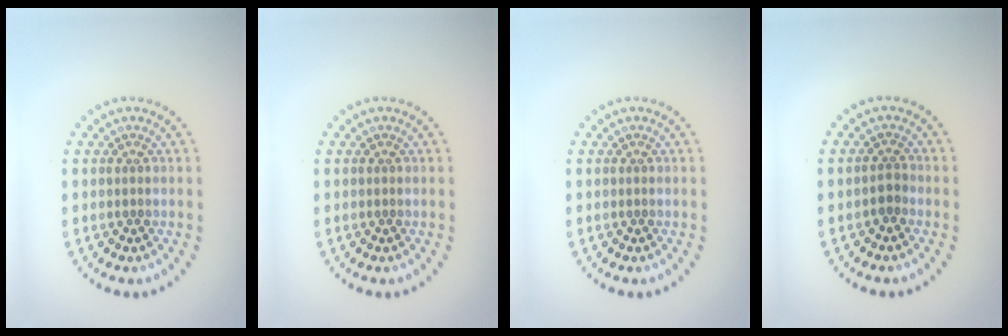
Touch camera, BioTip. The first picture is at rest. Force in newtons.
{"total": 0.0}
{"total": 0.0}
{"total": 1.2, "press": 0.9, "slide": 0.7}